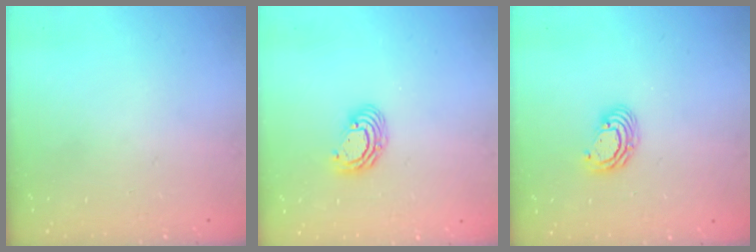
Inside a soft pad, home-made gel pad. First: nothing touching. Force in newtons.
{"total": 6.1, "press": 6.1, "slide": 0.3}
{"total": 5.4, "press": 5.4, "slide": 0.2}